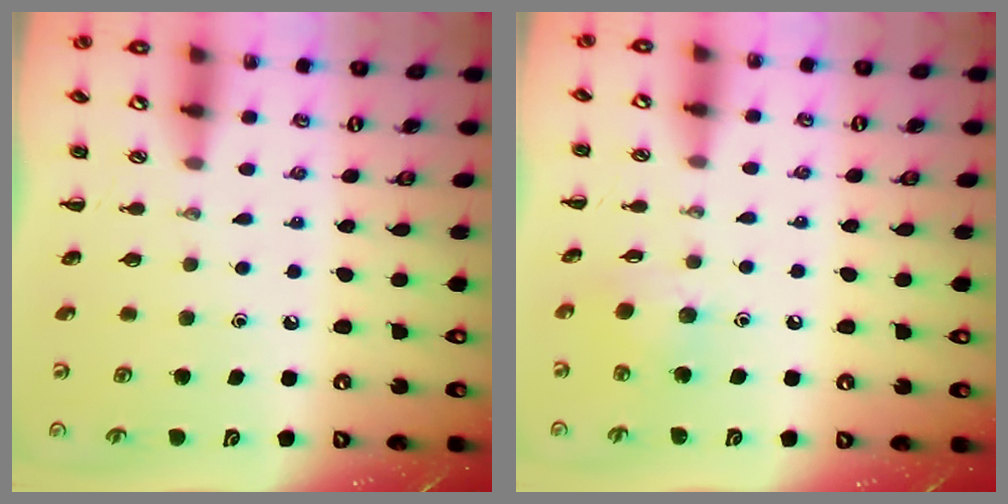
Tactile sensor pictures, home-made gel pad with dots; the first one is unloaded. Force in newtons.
{"total": 5.6, "press": 5.6, "slide": 0.7}